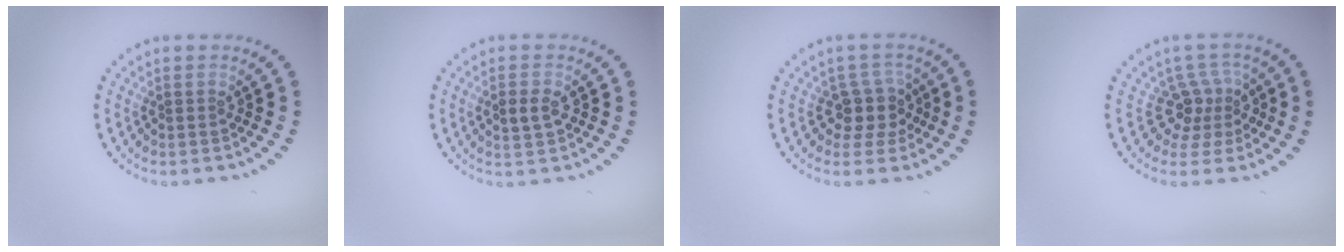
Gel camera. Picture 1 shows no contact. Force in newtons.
{"total": 2.2, "press": 2.2, "slide": 0.1}
{"total": 2.9, "press": 2.4, "slide": 1.6}
{"total": 3.0, "press": 2.2, "slide": 2.1}